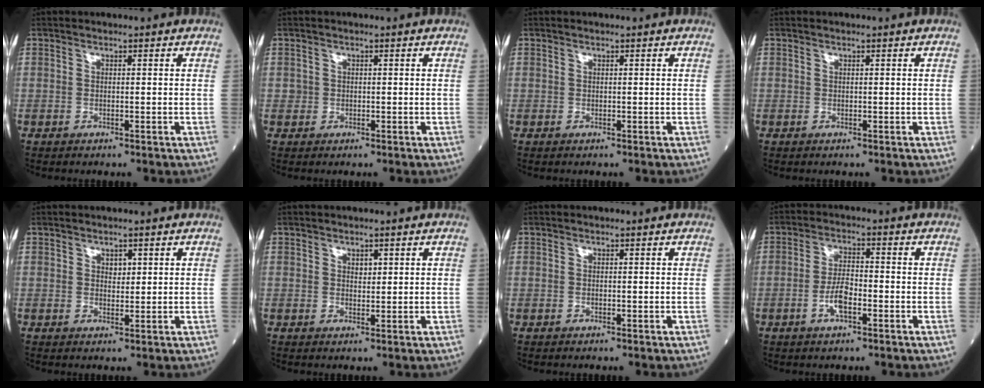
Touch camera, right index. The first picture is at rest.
{"total": 0.8, "force": [-0.1, 0.8, 0.0], "torque": [0.007, 0.006, -0.002]}
{"total": 0.0}
{"total": 0.0}
{"total": 1.4, "force": [0.7, 0.9, 0.9], "torque": [-0.009, -0.003, 0.012]}
{"total": 1.2, "force": [0.6, 0.7, 0.8], "torque": [-0.010, -0.003, 0.011]}
{"total": 0.0}
{"total": 4.5, "force": [-1.7, 1.4, 3.9], "torque": [-0.078, 0.005, -0.034]}